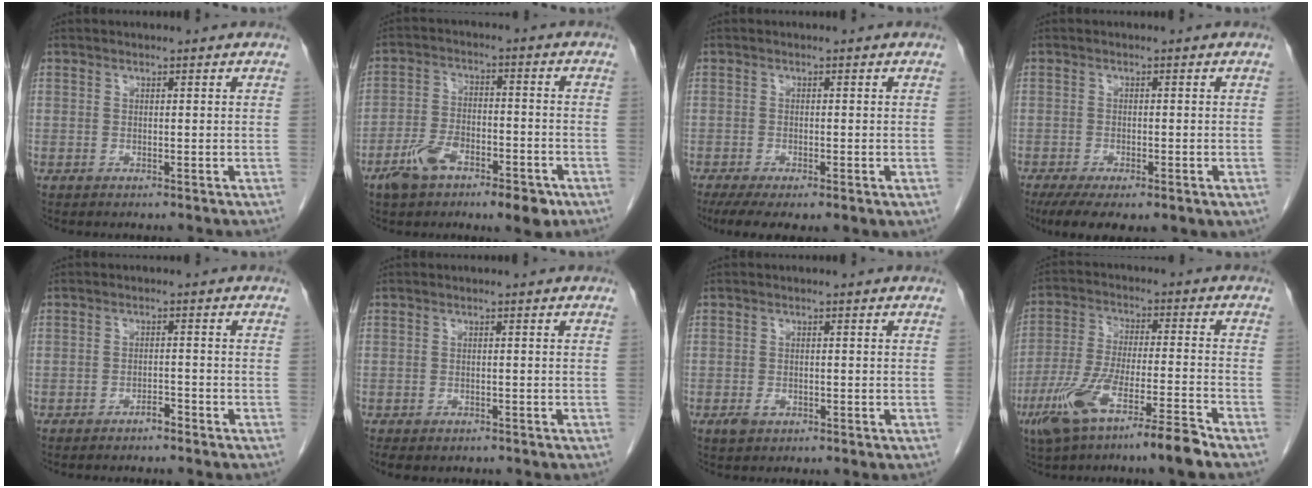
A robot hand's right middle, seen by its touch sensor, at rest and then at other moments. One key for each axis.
{"total": 9.1, "fx": -5.5, "fy": 2.9, "fz": 6.6, "tx": -0.127, "ty": 0.003, "tz": -0.092}
{"total": 8.2, "fx": -4.9, "fy": 3.0, "fz": 5.9, "tx": -0.101, "ty": -0.022, "tz": -0.076}
{"total": 10.1, "fx": -5.9, "fy": 4.0, "fz": 7.1, "tx": -0.122, "ty": -0.018, "tz": -0.085}
{"total": 2.1, "fx": -1.9, "fy": 0.4, "fz": 0.9, "tx": -0.016, "ty": 0.000, "tz": -0.027}
{"total": 5.1, "fx": -4.2, "fy": 2.3, "fz": 1.9, "tx": -0.023, "ty": -0.003, "tz": -0.053}
{"total": 1.6, "fx": -0.8, "fy": 1.0, "fz": 1.0, "tx": -0.017, "ty": 0.001, "tz": -0.008}
{"total": 12.1, "fx": -7.9, "fy": 0.3, "fz": 9.2, "tx": -0.182, "ty": -0.019, "tz": -0.146}